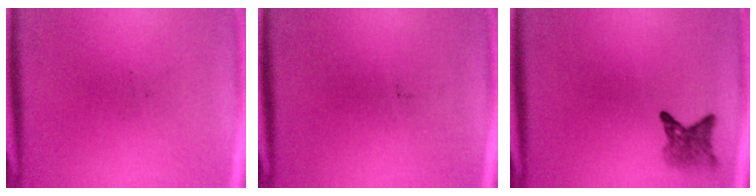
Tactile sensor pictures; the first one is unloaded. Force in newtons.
{"total": 0.0}
{"total": 2.7}